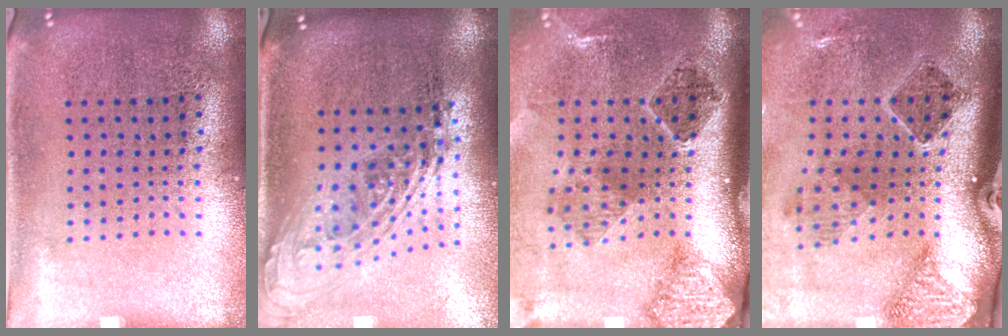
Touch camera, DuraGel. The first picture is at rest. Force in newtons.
{"total": 2.1, "press": 1.5, "slide": 1.5}
{"total": 2.9, "press": 1.9, "slide": 2.1}
{"total": 2.3, "press": 1.7, "slide": 1.5}